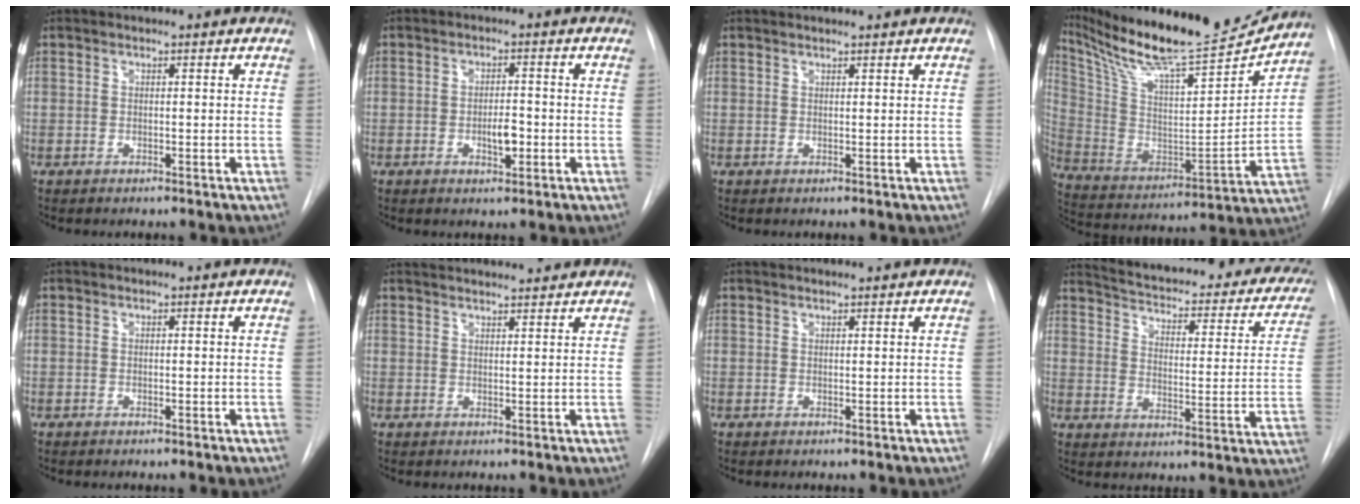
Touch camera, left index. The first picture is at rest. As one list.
[{"total": 3.3, "force": [-1.0, 1.2, 2.9], "torque": [-0.044, 0.003, -0.012]}, {"total": 1.8, "force": [1.8, -0.1, 0.5], "torque": [-0.006, 0.012, 0.028]}, {"total": 24.8, "force": [22.6, 2.4, 9.9], "torque": [-0.192, -0.050, 0.358]}, {"total": 0.0}, {"total": 10.2, "force": [9.5, 1.3, 3.2], "torque": [-0.047, 0.025, 0.131]}, {"total": 2.2, "force": [2.1, 0.0, 0.5], "torque": [-0.007, 0.014, 0.030]}, {"total": 29.5, "force": [25.2, 7.7, 13.2], "torque": [-0.188, -0.051, 0.296]}]